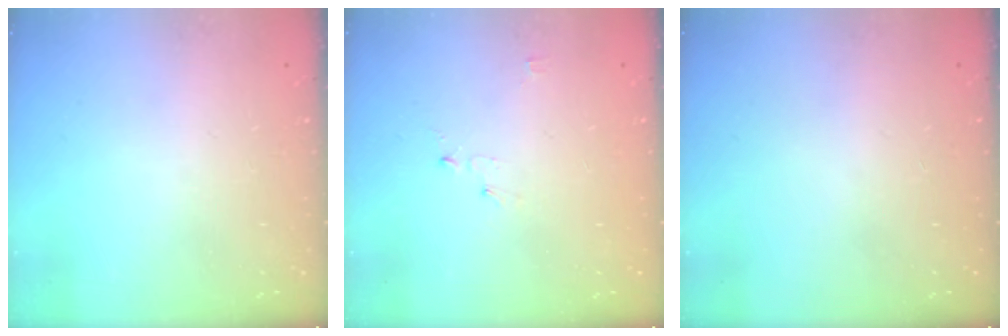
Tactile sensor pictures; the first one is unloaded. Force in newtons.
{"total": 2.5, "press": 2.5, "slide": 0.3}
{"total": 1.2, "press": 1.2, "slide": 0.2}